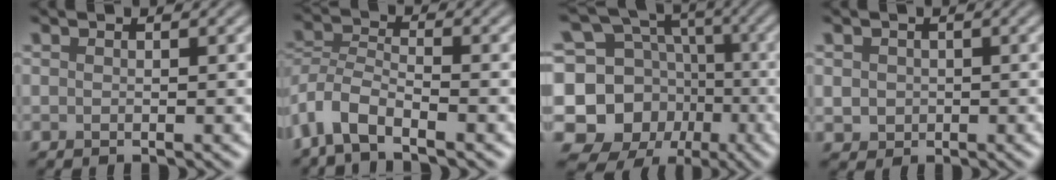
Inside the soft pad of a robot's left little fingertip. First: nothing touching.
{"total": 4.9, "force": [-3.5, 1.8, 2.9], "torque": [-0.055, 0.000, -0.079]}
{"total": 12.6, "force": [-2.6, 11.4, 4.8], "torque": [-0.111, -0.005, -0.052]}
{"total": 1.4, "force": [0.1, 1.3, 0.4], "torque": [-0.005, -0.004, -0.001]}